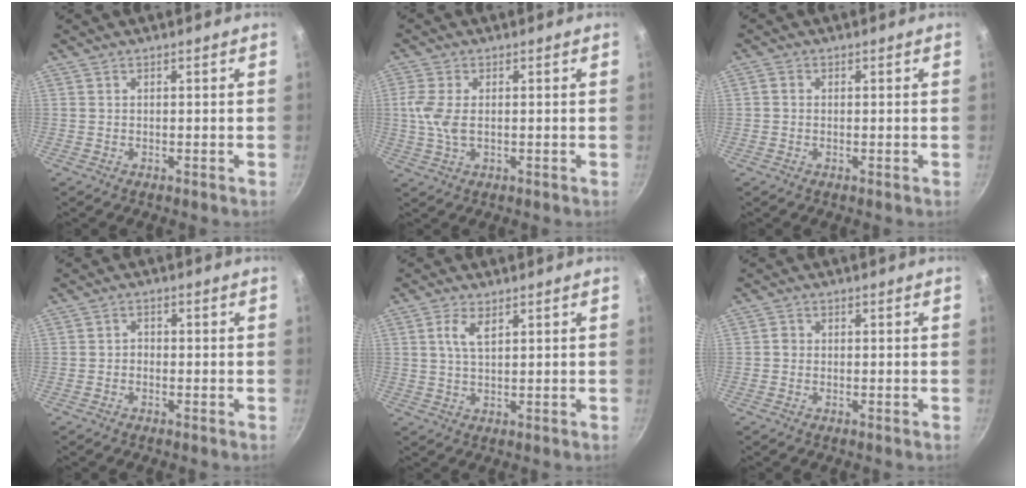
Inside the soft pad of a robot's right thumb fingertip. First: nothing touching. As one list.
[{"total": 5.2, "force": [0.3, 2.7, 4.5], "torque": [-0.103, 0.001, 0.004]}, {"total": 1.0, "force": [0.1, 0.9, 0.5], "torque": [-0.008, 0.005, -0.001]}, {"total": 1.2, "force": [-0.5, 0.9, 0.5], "torque": [-0.006, 0.007, -0.010]}, {"total": 4.0, "force": [1.8, 1.7, 3.2], "torque": [-0.060, -0.007, 0.035]}, {"total": 1.1, "force": [0.0, 1.1, 0.3], "torque": [-0.003, 0.005, -0.002]}]